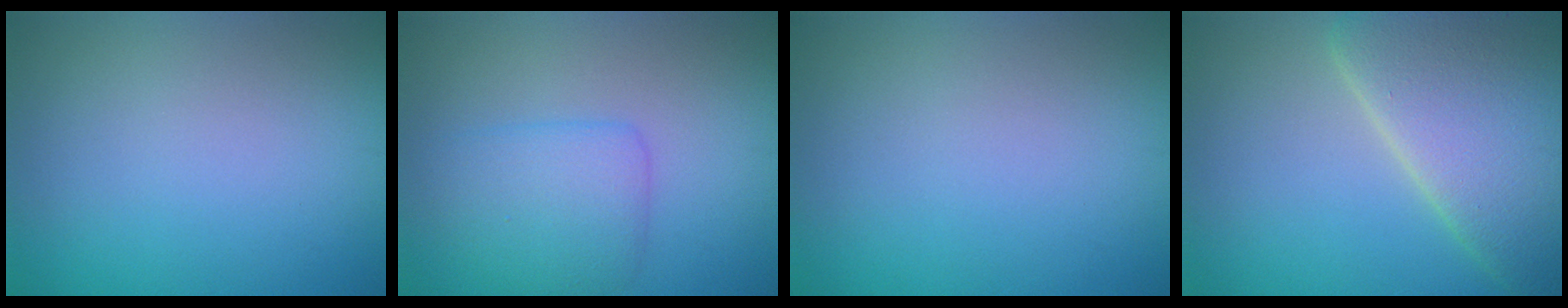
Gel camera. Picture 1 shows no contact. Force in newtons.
{"total": 3.5, "press": 3.5, "slide": 0.1}
{"total": 0.0}
{"total": 12.5, "press": 12.5, "slide": 0.8}